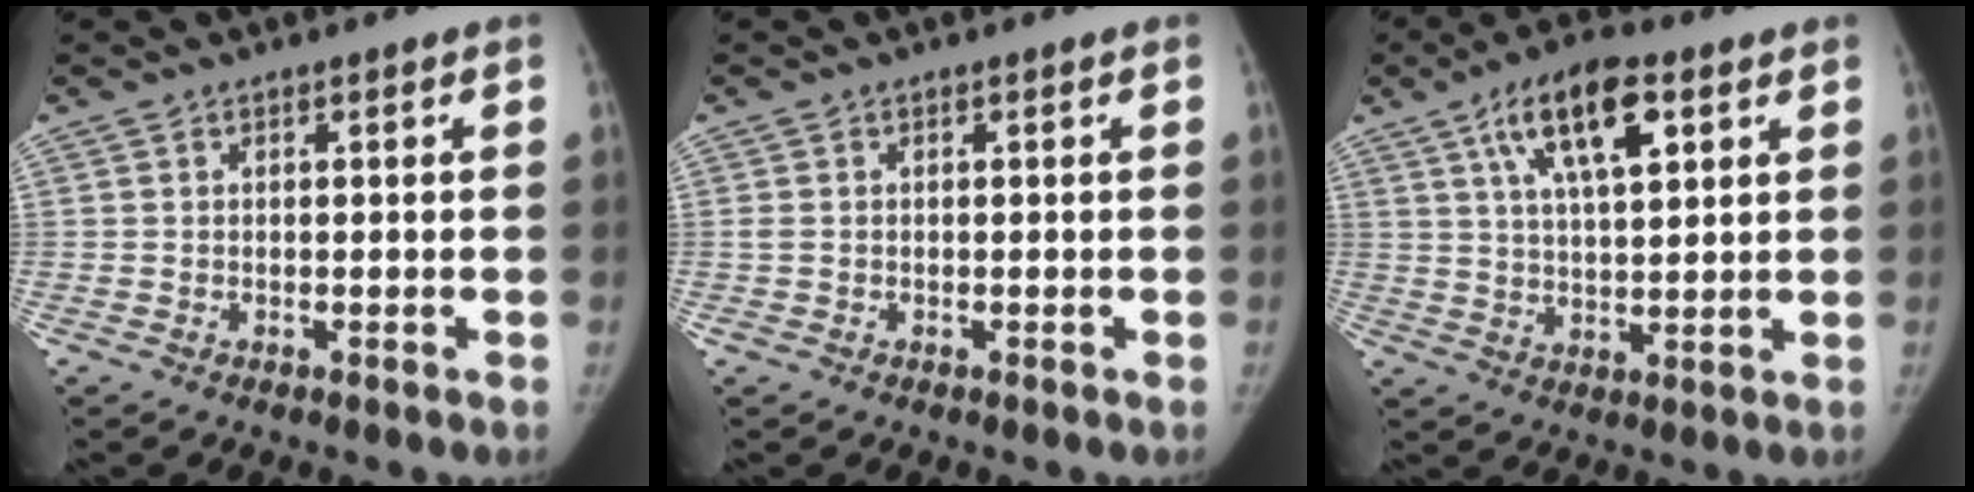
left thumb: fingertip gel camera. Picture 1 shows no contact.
{"total": 0.8, "force": [0.0, 0.7, 0.5], "torque": [-0.013, -0.001, 0.000]}
{"total": 12.5, "force": [5.7, 5.0, 10.0], "torque": [-0.155, -0.010, 0.097]}